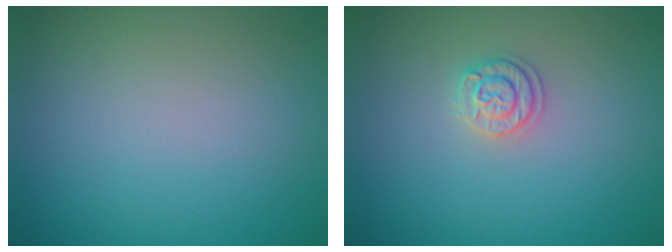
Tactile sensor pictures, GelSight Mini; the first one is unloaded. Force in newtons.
{"total": 1.8, "press": 1.7, "slide": 0.3}